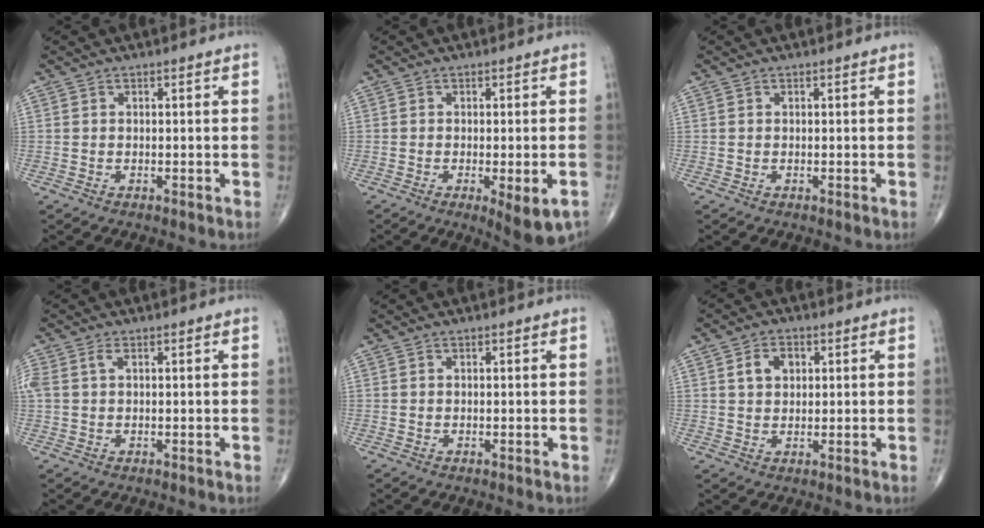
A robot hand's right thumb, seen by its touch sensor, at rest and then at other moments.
{"total": 7.0, "force": [-3.1, 1.9, 6.0], "torque": [-0.073, -0.003, -0.038]}
{"total": 0.0}
{"total": 3.2, "force": [0.9, 1.8, 2.5], "torque": [-0.080, 0.020, 0.023]}
{"total": 0.0}
{"total": 4.5, "force": [1.4, 3.2, 2.8], "torque": [-0.033, 0.001, 0.022]}